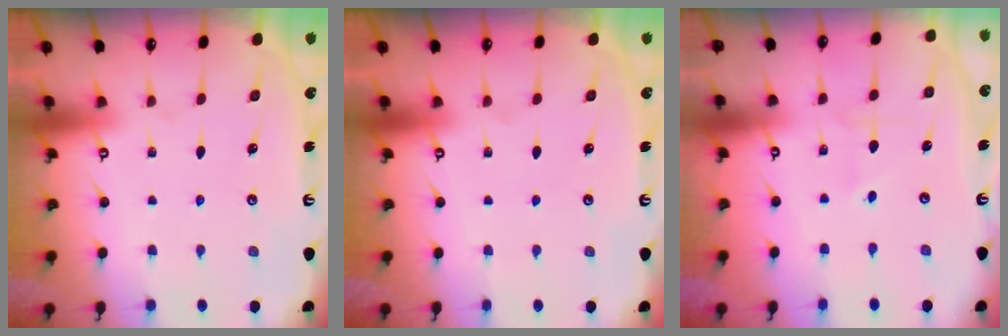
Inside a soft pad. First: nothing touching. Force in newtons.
{"total": 0.0}
{"total": 2.9, "press": 2.8, "slide": 0.4}